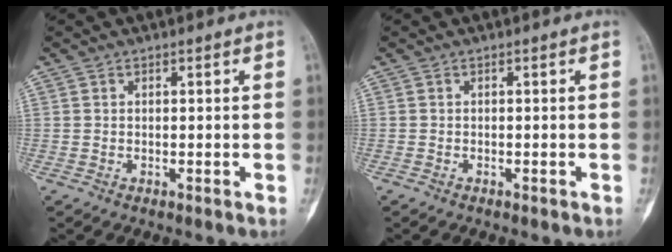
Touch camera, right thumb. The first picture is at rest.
{"total": 0.0}